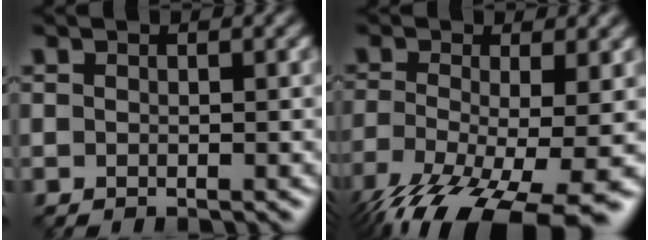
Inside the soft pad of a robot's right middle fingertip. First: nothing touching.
{"total": 11.4, "force": [-6.8, 3.0, 8.6], "torque": [-0.169, -0.027, -0.114]}